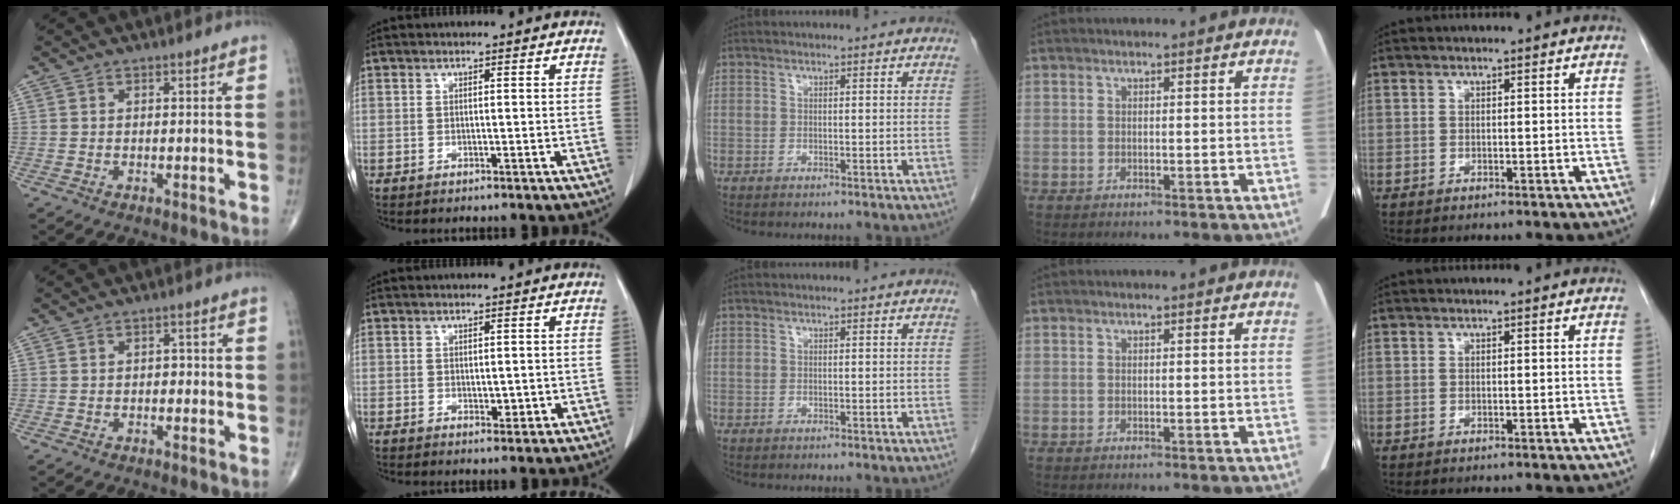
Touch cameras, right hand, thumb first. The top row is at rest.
{"thumb": {"total": 1.7, "force": [-0.1, 1.2, 1.3], "torque": [-0.008, 0.005, -0.007]}, "index": {"total": 1.9, "force": [-0.2, 1.1, 1.6], "torque": [-0.018, -0.002, 0.005]}}